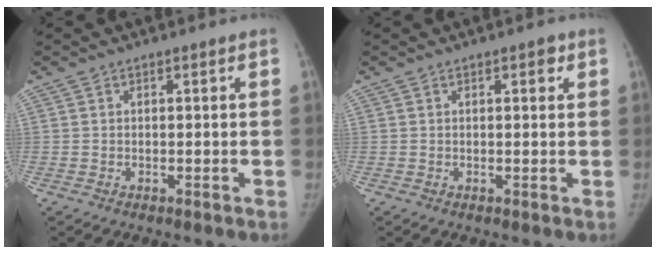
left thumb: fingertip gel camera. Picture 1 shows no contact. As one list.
[{"total": 1.6, "force": [0.8, 0.7, 1.2], "torque": [-0.010, -0.001, 0.008]}]